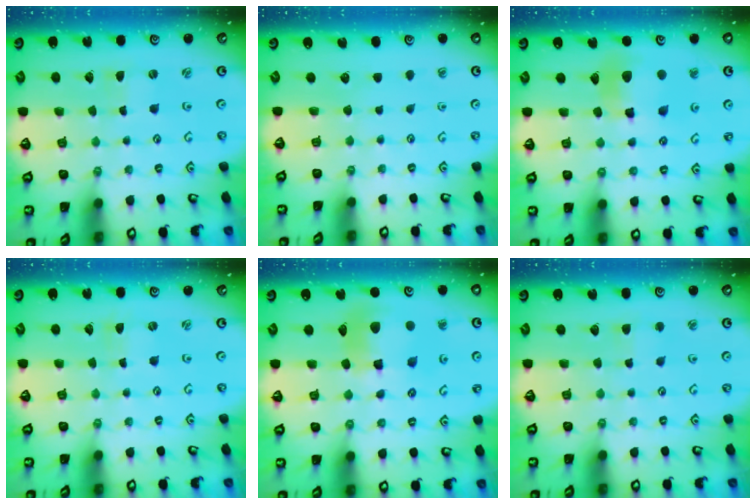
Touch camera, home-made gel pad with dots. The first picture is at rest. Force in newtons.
{"total": 0.0}
{"total": 9.9, "press": 9.8, "slide": 1.2}
{"total": 0.0}
{"total": 12.2, "press": 12.1, "slide": 1.5}
{"total": 2.6, "press": 2.6, "slide": 0.4}